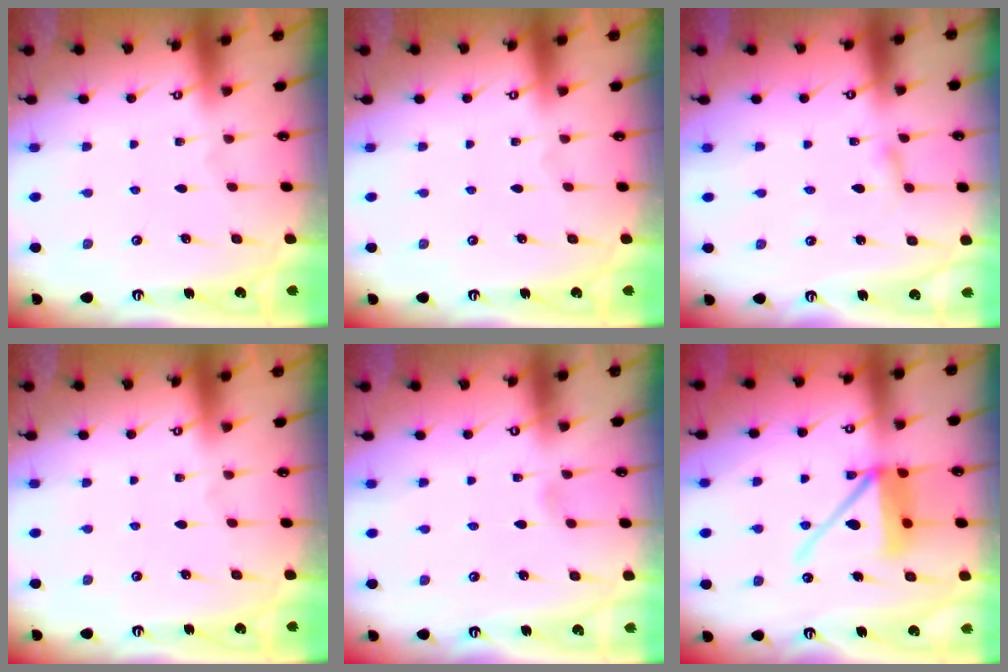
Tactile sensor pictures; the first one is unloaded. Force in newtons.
{"total": 0.0}
{"total": 2.7, "press": 2.7, "slide": 0.2}
{"total": 0.0}
{"total": 2.0, "press": 2.0, "slide": 0.3}
{"total": 13.0, "press": 12.9, "slide": 2.0}